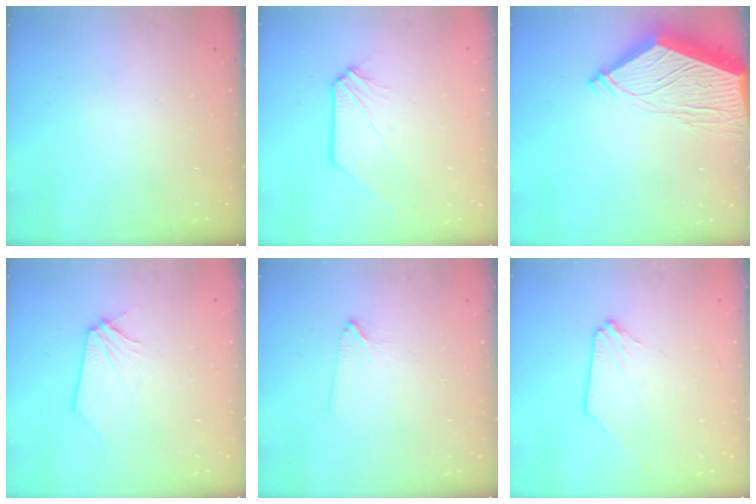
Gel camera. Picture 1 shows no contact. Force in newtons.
{"total": 1.2, "press": 1.1, "slide": 0.2}
{"total": 12.3, "press": 12.2, "slide": 1.5}
{"total": 0.0}
{"total": 1.6, "press": 1.5, "slide": 0.3}
{"total": 0.6, "press": 0.6, "slide": 0.1}